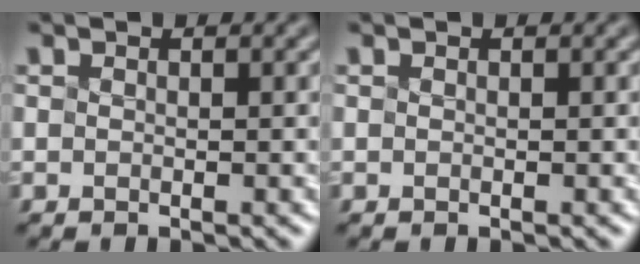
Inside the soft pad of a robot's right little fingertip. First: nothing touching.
{"total": 0.0}